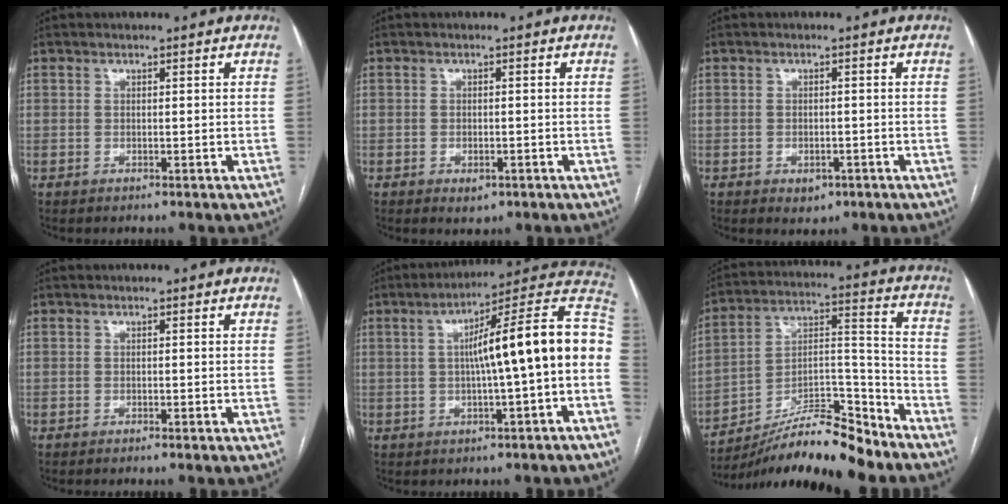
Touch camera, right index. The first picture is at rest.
{"total": 2.1, "force": [-1.1, 1.2, 1.4], "torque": [-0.017, 0.000, -0.008]}
{"total": 2.5, "force": [-1.3, 1.6, 1.3], "torque": [-0.013, 0.002, -0.008]}
{"total": 0.8, "force": [-0.6, -0.2, 0.4], "torque": [-0.008, 0.002, -0.010]}
{"total": 16.5, "force": [0.1, 0.3, 16.5], "torque": [-0.231, 0.042, -0.003]}
{"total": 15.9, "force": [-13.9, 1.9, 7.5], "torque": [-0.122, 0.033, -0.238]}